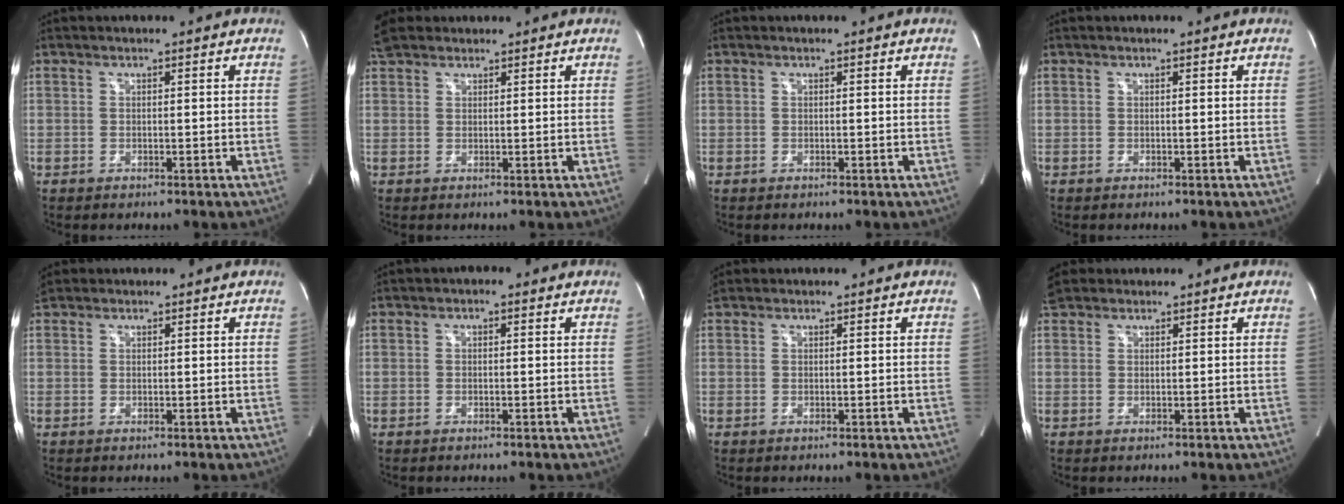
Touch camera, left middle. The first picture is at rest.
{"total": 3.9, "force": [3.3, 2.0, 1.0], "torque": [-0.029, 0.027, 0.060]}
{"total": 0.0}
{"total": 0.0}
{"total": 2.1, "force": [1.7, 1.2, 0.1], "torque": [-0.005, 0.022, 0.031]}
{"total": 0.8, "force": [0.4, 0.6, 0.5], "torque": [-0.011, 0.010, 0.001]}
{"total": 1.4, "force": [1.2, 0.8, 0.0], "torque": [-0.003, 0.019, 0.021]}
{"total": 4.1, "force": [3.4, 2.1, 0.8], "torque": [-0.021, 0.029, 0.063]}